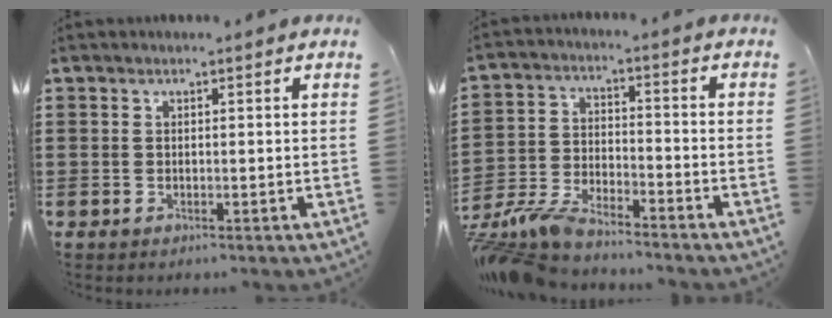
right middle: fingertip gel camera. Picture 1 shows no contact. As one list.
[{"total": 7.4, "force": [-7.1, 0.8, 1.8], "torque": [-0.056, 0.000, -0.145]}]